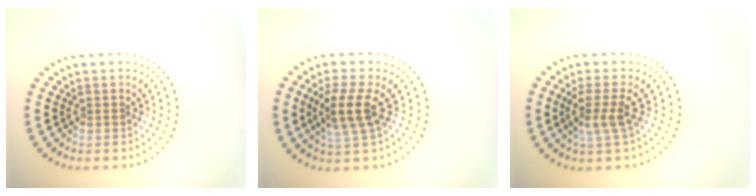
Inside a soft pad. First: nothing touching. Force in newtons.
{"total": 3.3, "press": 2.9, "slide": 1.6}
{"total": 2.5, "press": 2.0, "slide": 1.6}